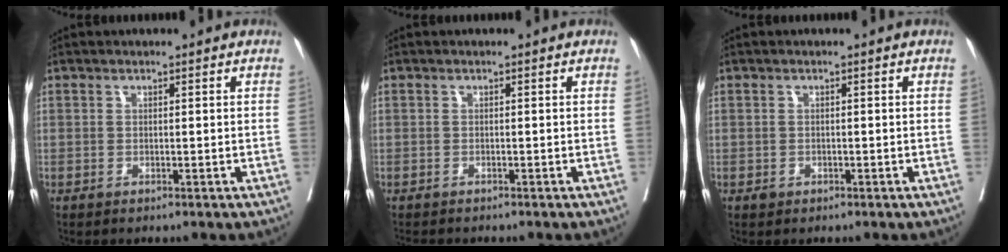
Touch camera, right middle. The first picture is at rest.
{"total": 2.6, "force": [-2.3, 0.6, 0.9], "torque": [-0.016, -0.005, -0.033]}
{"total": 0.8, "force": [-0.4, 0.6, 0.2], "torque": [-0.004, 0.001, -0.004]}